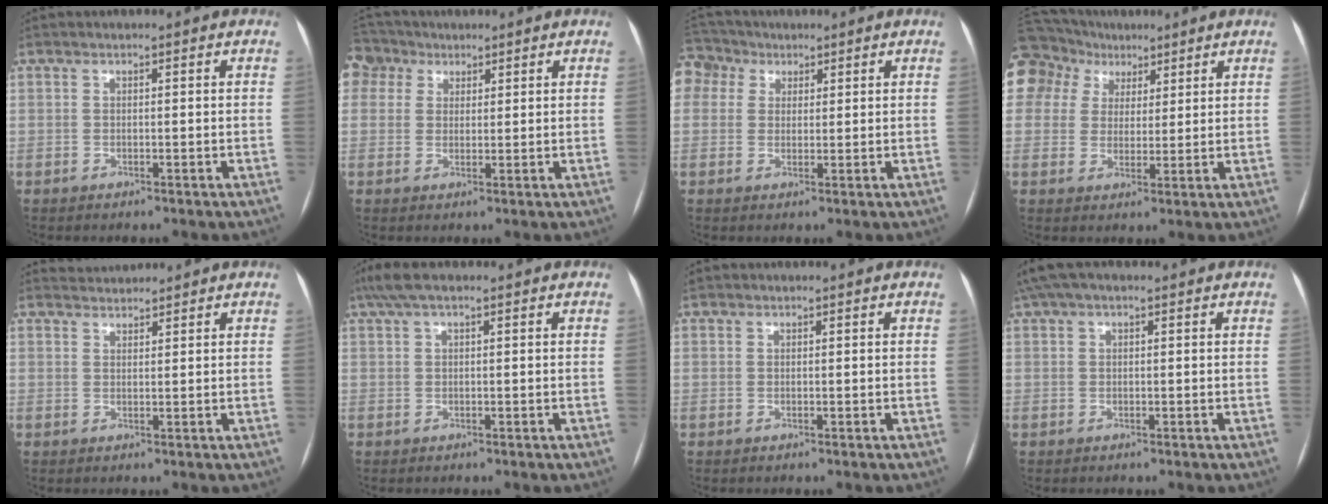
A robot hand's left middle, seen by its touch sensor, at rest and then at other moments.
{"total": 5.4, "force": [3.2, 4.3, 0.7], "torque": [-0.022, 0.026, 0.068]}
{"total": 6.8, "force": [3.5, 5.6, 1.3], "torque": [-0.036, 0.037, 0.072]}
{"total": 15.3, "force": [8.4, 12.0, 4.4], "torque": [-0.141, 0.073, 0.162]}
{"total": 2.1, "force": [2.1, 0.0, -0.5], "torque": [-0.002, 0.013, 0.044]}
{"total": 4.3, "force": [2.8, 0.9, 3.1], "torque": [-0.067, 0.043, 0.053]}
{"total": 0.0}
{"total": 4.8, "force": [3.0, 1.7, 3.3], "torque": [-0.074, 0.053, 0.056]}